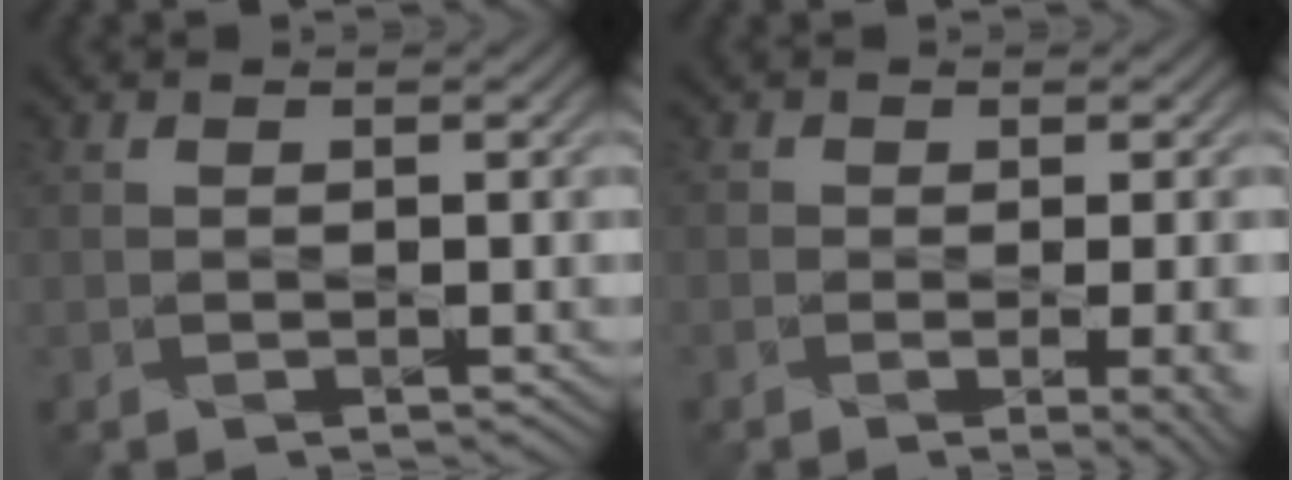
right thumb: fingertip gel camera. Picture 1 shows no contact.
{"total": 6.6, "force": [-2.1, 2.9, 5.6], "torque": [-0.046, -0.004, -0.017]}